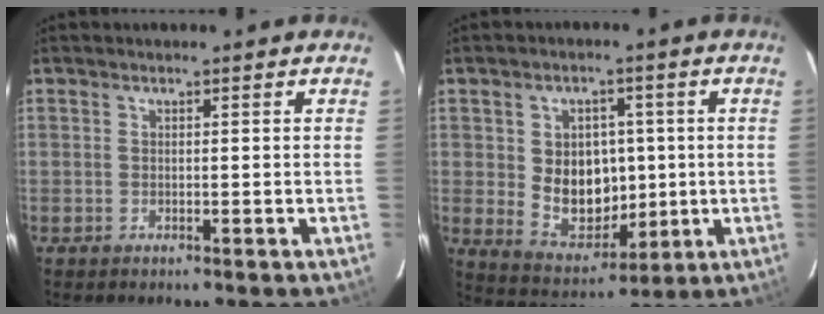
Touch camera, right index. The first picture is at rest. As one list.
[{"total": 11.0, "force": [0.2, 8.9, 6.4], "torque": [-0.128, 0.001, 0.028]}]